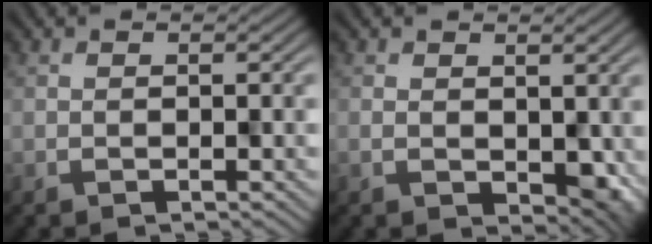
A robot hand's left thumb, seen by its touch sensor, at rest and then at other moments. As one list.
[{"total": 3.3, "force": [-0.1, 2.2, 2.5], "torque": [-0.034, -0.011, 0.016]}]